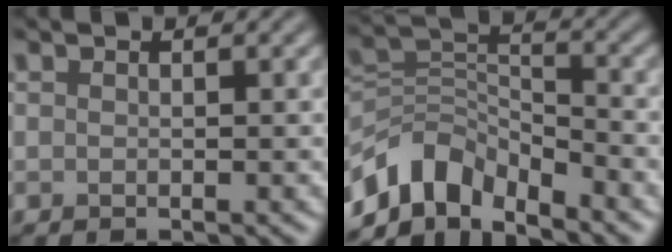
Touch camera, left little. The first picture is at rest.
{"total": 6.7, "force": [-5.1, 3.2, 2.8], "torque": [-0.040, -0.004, -0.105]}